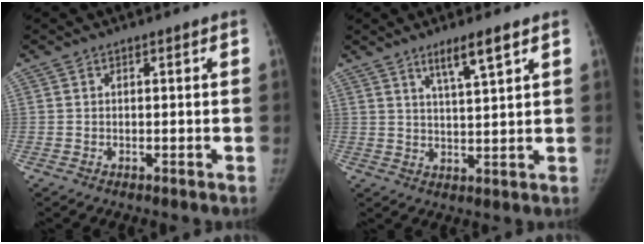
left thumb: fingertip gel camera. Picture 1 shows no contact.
{"total": 5.8, "force": [3.7, 0.4, 4.5], "torque": [-0.080, -0.026, 0.068]}